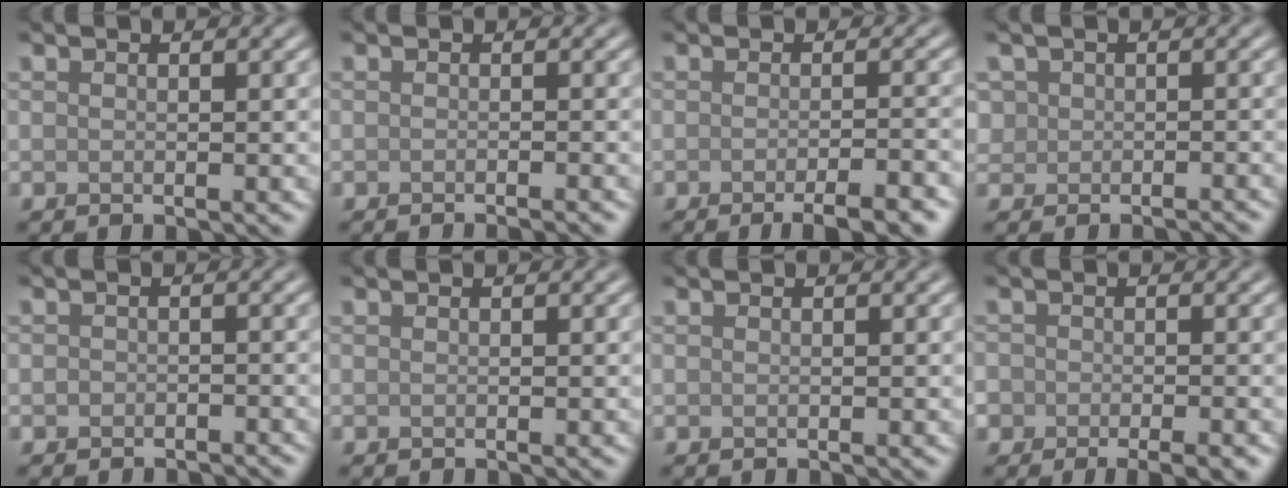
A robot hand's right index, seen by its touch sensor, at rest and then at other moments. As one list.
[{"total": 1.3, "force": [-1.1, 0.1, 0.6], "torque": [0.002, -0.003, -0.013]}, {"total": 4.9, "force": [-2.8, 1.1, 3.8], "torque": [-0.042, 0.001, -0.039]}, {"total": 2.4, "force": [-0.8, 2.3, -0.1], "torque": [0.015, 0.013, -0.013]}, {"total": 1.5, "force": [-1.2, 0.8, 0.1], "torque": [0.006, 0.000, -0.023]}, {"total": 0.0}, {"total": 0.0}, {"total": 5.6, "force": [-3.3, 3.4, 3.1], "torque": [-0.023, -0.013, -0.039]}]